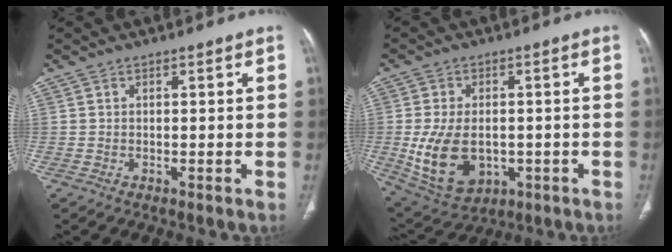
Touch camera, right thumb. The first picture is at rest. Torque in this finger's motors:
{"motor_torque": [-0.21, 0.93, 1.24, 0.02, 0.19]}